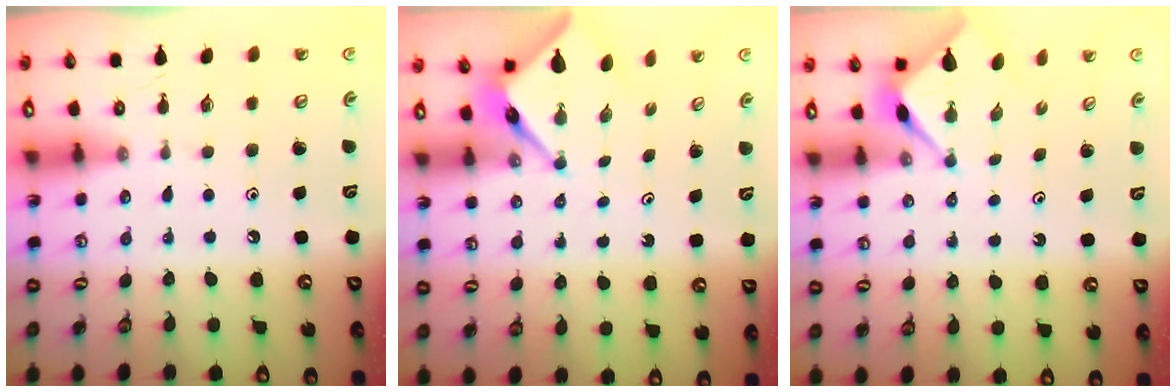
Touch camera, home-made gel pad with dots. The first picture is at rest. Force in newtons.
{"total": 3.9, "press": 3.9, "slide": 0.2}
{"total": 2.9, "press": 2.9, "slide": 0.2}